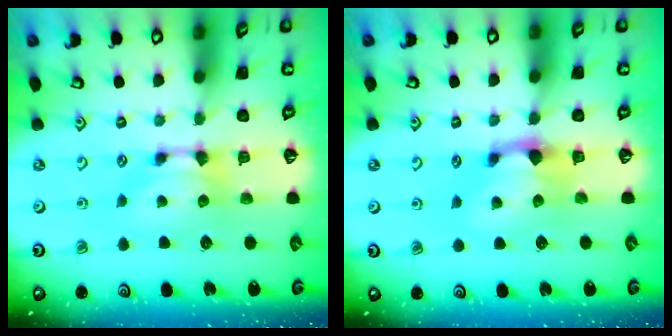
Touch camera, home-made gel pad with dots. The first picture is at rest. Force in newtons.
{"total": 1.4, "press": 0.8, "slide": 1.2}